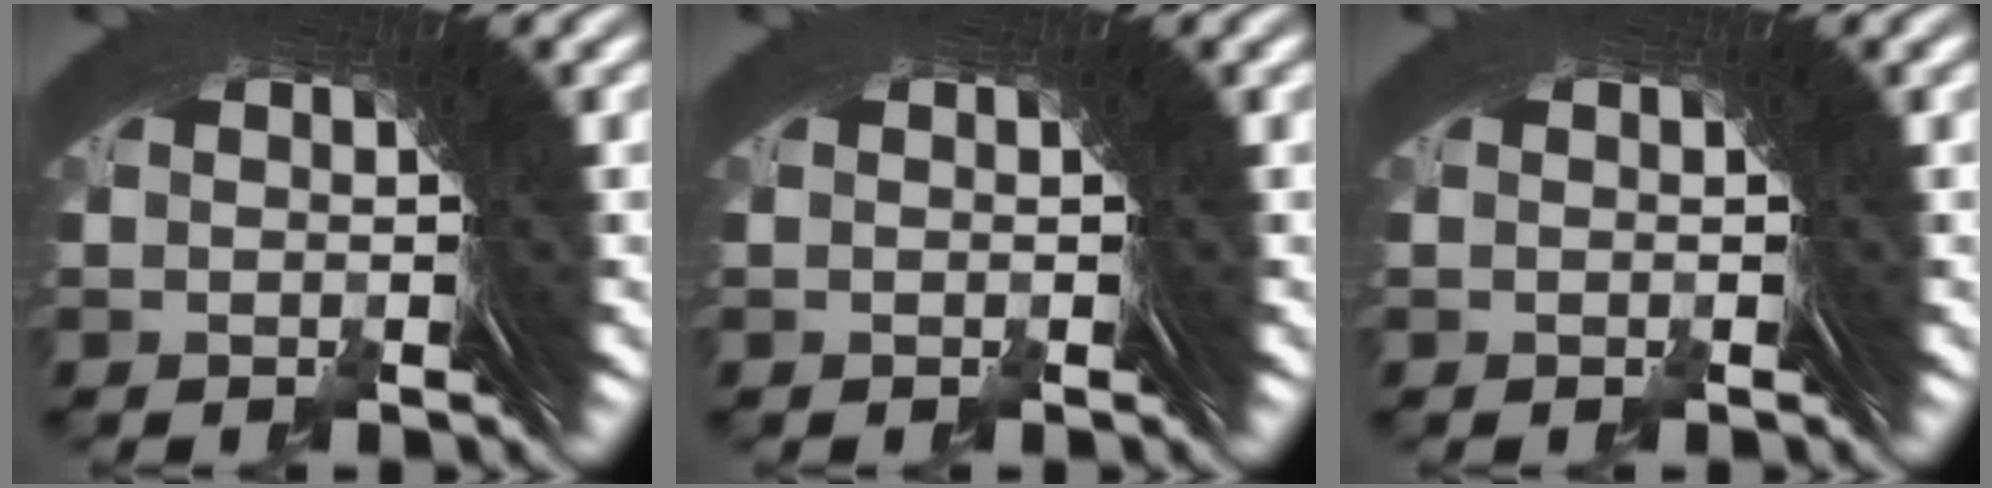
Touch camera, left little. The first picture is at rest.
{"total": 0.0}
{"total": 0.0}